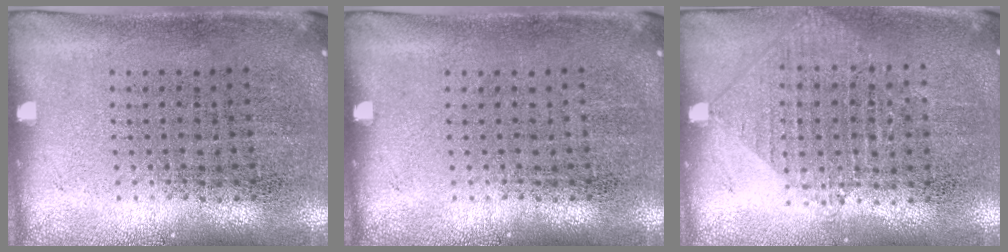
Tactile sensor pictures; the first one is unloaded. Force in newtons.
{"total": 0.0}
{"total": 0.9, "press": 0.9, "slide": 0.2}